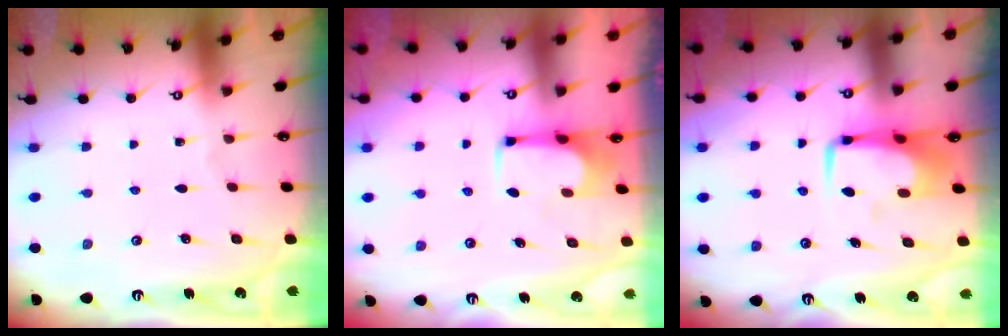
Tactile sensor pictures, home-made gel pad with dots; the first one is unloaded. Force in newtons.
{"total": 3.7, "press": 3.6, "slide": 0.7}
{"total": 7.6, "press": 7.5, "slide": 1.0}